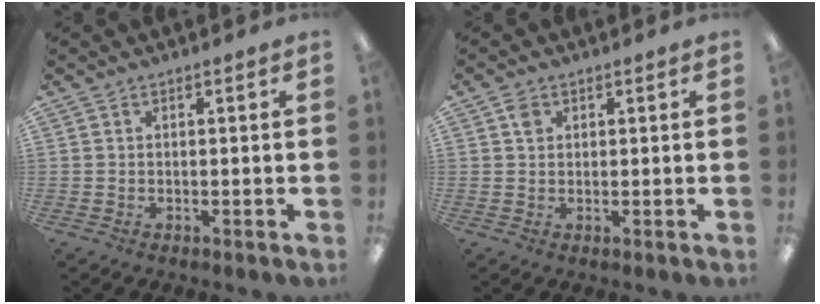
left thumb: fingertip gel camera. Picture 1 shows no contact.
{"total": 1.9, "force": [0.9, 1.5, 0.8], "torque": [-0.019, 0.003, 0.016]}